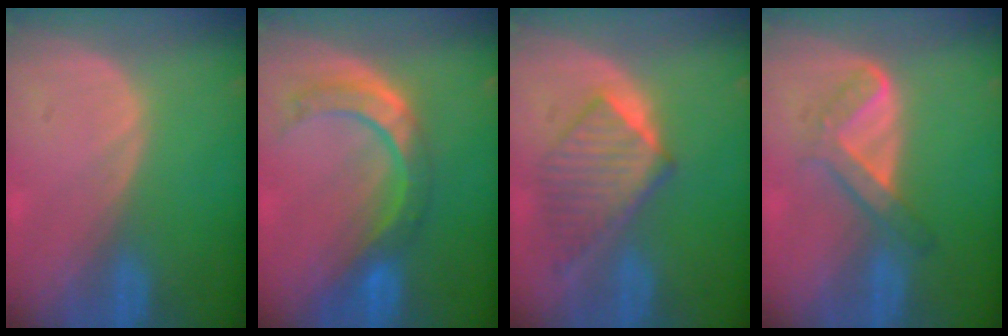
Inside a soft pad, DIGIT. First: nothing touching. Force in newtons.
{"total": 8.3, "press": 7.2, "slide": 4.2}
{"total": 6.9, "press": 6.9, "slide": 0.2}
{"total": 4.8, "press": 4.8, "slide": 0.7}